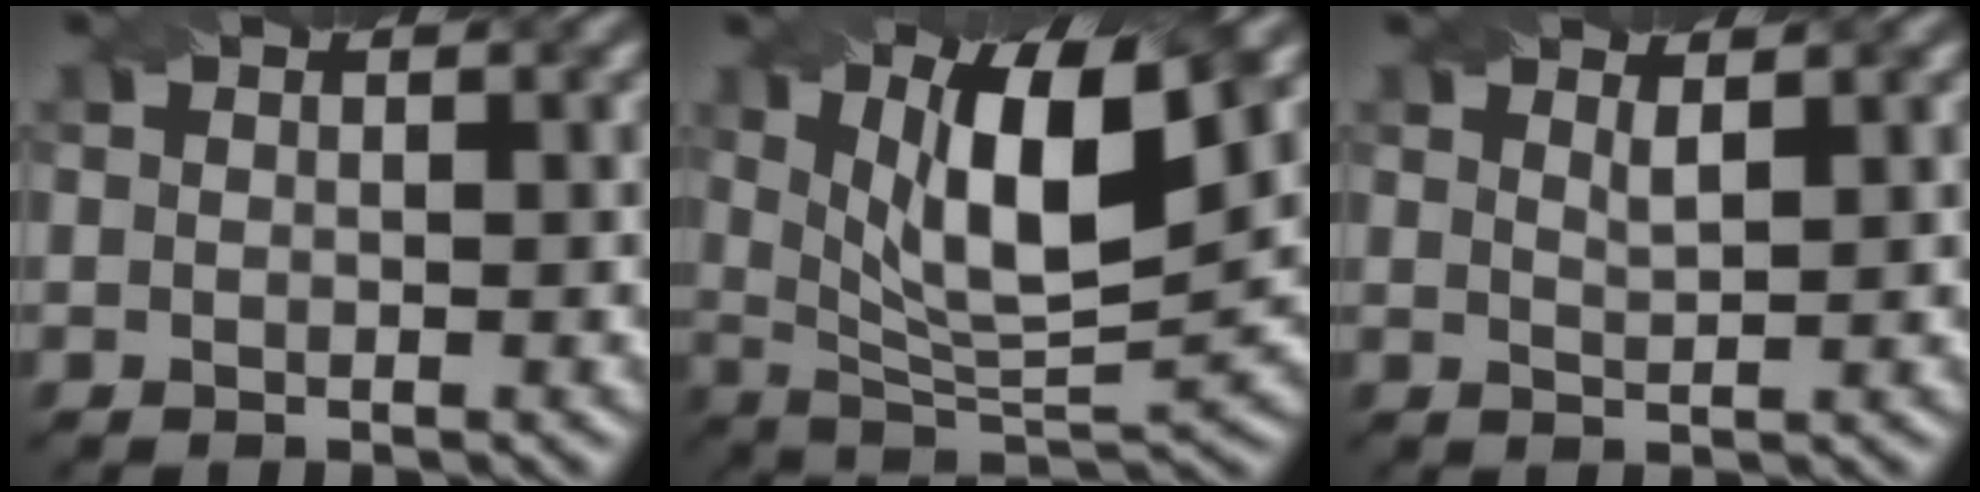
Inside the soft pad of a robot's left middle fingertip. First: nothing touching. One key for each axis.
{"total": 10.4, "fx": 4.1, "fy": 3.1, "fz": 9.1, "tx": -0.147, "ty": -0.003, "tz": 0.070}
{"total": 1.2, "fx": 0.9, "fy": 0.2, "fz": 0.8, "tx": -0.011, "ty": 0.001, "tz": 0.014}